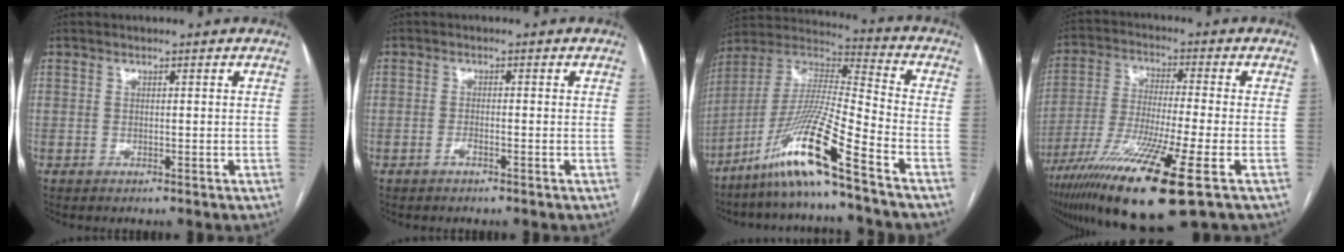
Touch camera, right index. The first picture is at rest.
{"total": 1.0, "force": [-0.7, 0.1, 0.8], "torque": [-0.015, 0.001, -0.013]}
{"total": 15.8, "force": [-10.0, -1.3, 12.2], "torque": [-0.255, -0.016, -0.188]}
{"total": 17.5, "force": [-9.3, 0.2, 14.8], "torque": [-0.287, -0.048, -0.168]}